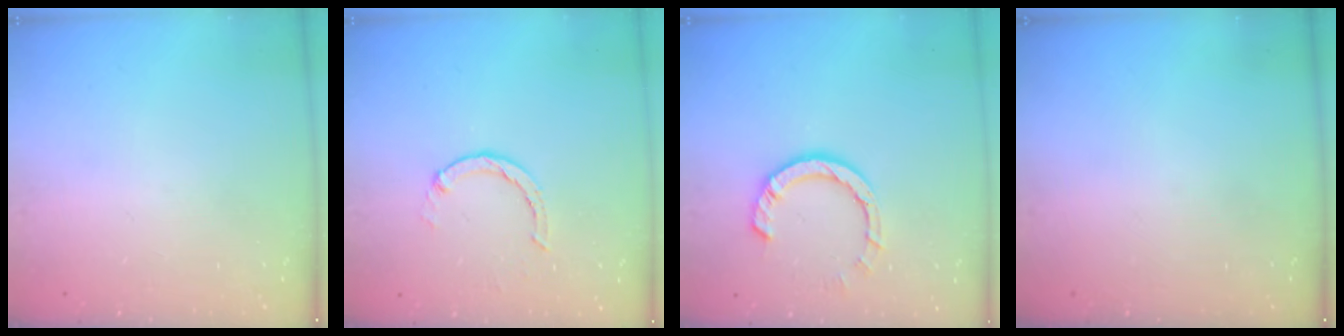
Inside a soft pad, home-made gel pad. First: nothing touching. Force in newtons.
{"total": 1.8, "press": 1.8, "slide": 0.2}
{"total": 9.0, "press": 8.9, "slide": 1.2}
{"total": 0.0}